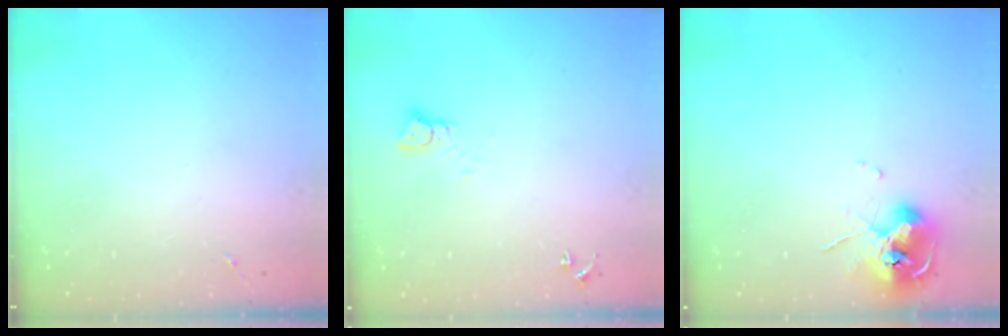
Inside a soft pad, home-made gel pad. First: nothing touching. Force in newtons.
{"total": 2.1, "press": 2.1, "slide": 0.2}
{"total": 10.1, "press": 9.9, "slide": 1.5}